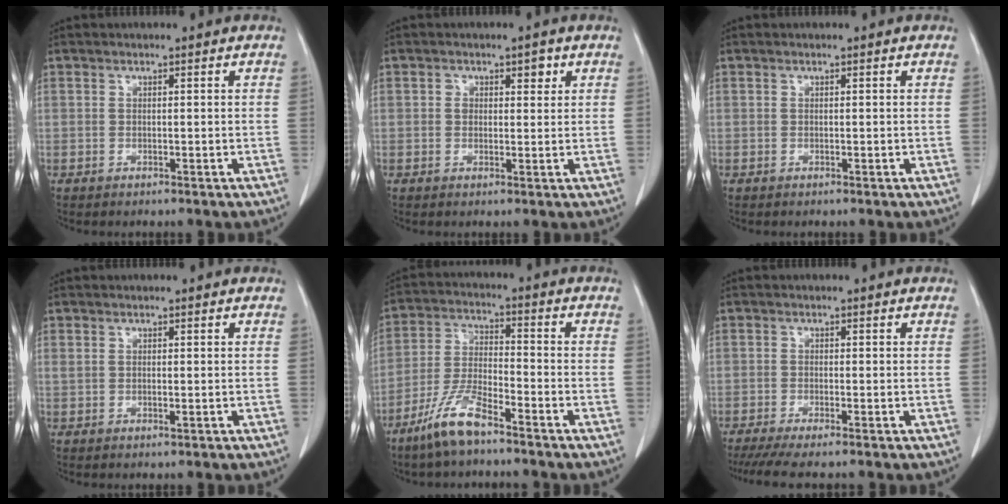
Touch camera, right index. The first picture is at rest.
{"total": 2.6, "force": [1.0, 1.8, 1.6], "torque": [-0.018, 0.006, 0.015]}
{"total": 0.0}
{"total": 0.8, "force": [0.2, 0.3, 0.7], "torque": [-0.020, -0.003, 0.009]}
{"total": 8.5, "force": [-6.1, 1.3, 5.8], "torque": [-0.129, -0.014, -0.123]}
{"total": 5.5, "force": [-4.6, -0.2, 3.1], "torque": [-0.041, -0.013, -0.075]}